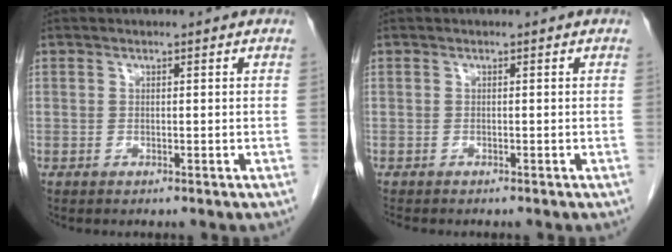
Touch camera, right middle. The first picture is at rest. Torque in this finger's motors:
{"motor_torque": [0.11, -0.03, -0.02, 0.00]}